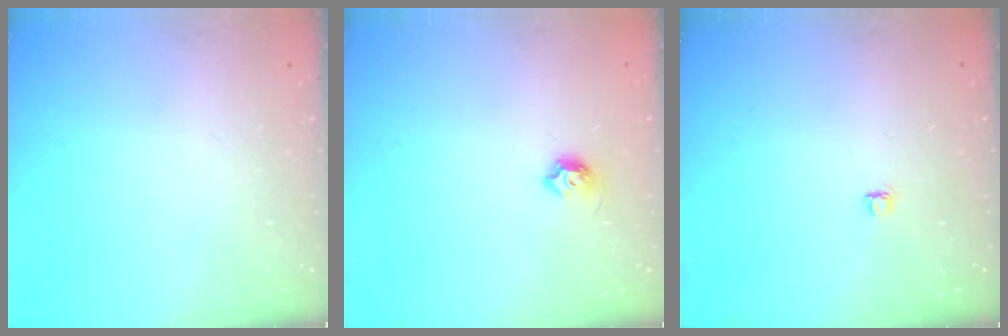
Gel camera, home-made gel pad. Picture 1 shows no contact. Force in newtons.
{"total": 6.1, "press": 6.0, "slide": 1.1}
{"total": 3.8, "press": 3.8, "slide": 0.5}